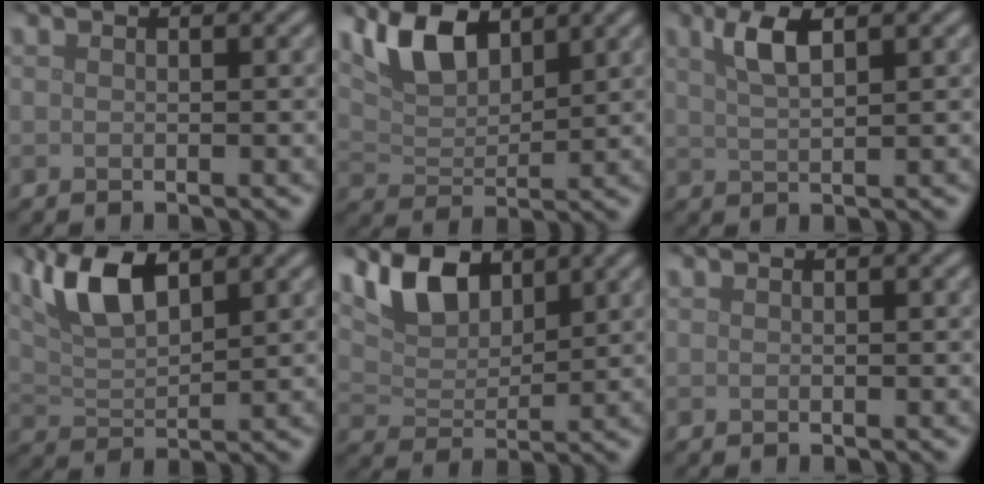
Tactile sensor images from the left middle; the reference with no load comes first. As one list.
[{"total": 5.0, "force": [3.3, 2.4, 3.0], "torque": [-0.065, 0.000, 0.061]}, {"total": 3.1, "force": [1.6, 0.9, 2.5], "torque": [-0.047, 0.003, 0.031]}, {"total": 5.7, "force": [3.3, 2.1, 4.2], "torque": [-0.090, 0.005, 0.061]}, {"total": 4.8, "force": [3.3, 2.4, 2.5], "torque": [-0.055, -0.001, 0.057]}, {"total": 0.0}]